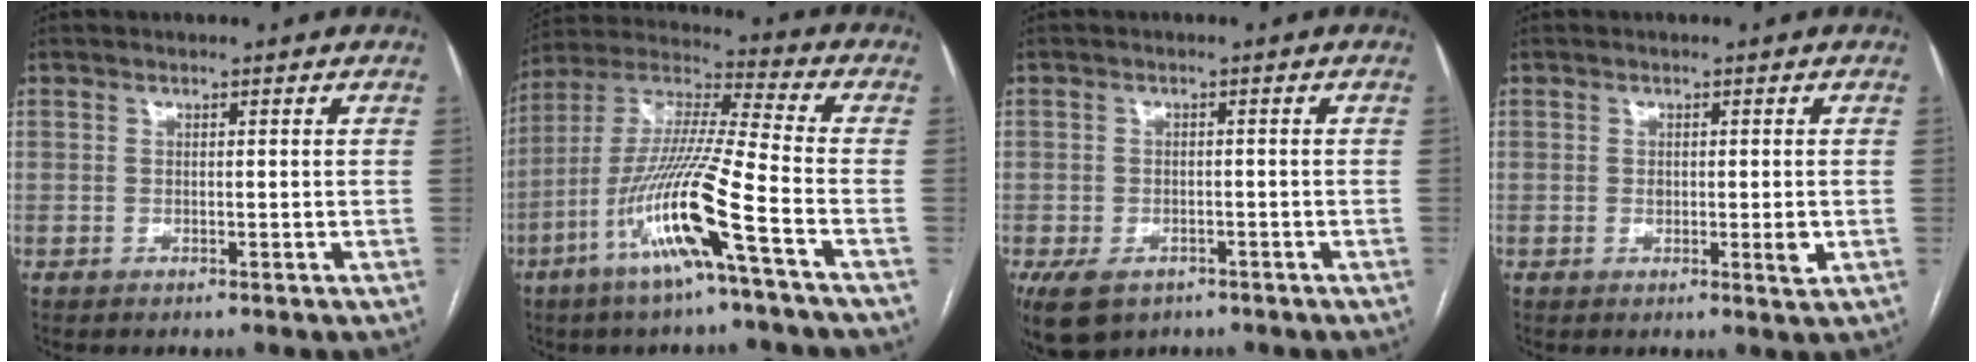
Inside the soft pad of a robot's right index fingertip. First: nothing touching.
{"total": 15.8, "force": [-6.9, -0.7, 14.2], "torque": [-0.290, -0.010, -0.137]}
{"total": 7.3, "force": [-4.2, 5.0, 3.2], "torque": [-0.066, -0.003, -0.056]}
{"total": 3.0, "force": [-0.4, 1.0, 2.8], "torque": [-0.042, -0.006, -0.004]}